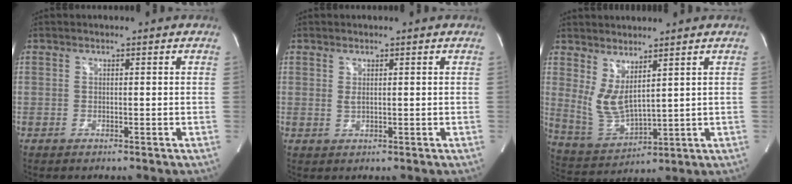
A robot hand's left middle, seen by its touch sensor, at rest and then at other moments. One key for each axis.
{"total": 0.9, "fx": 0.3, "fy": 0.3, "fz": 0.8, "tx": -0.019, "ty": -0.003, "tz": 0.010}
{"total": 6.8, "fx": 3.0, "fy": 2.0, "fz": 5.7, "tx": -0.132, "ty": -0.018, "tz": 0.080}